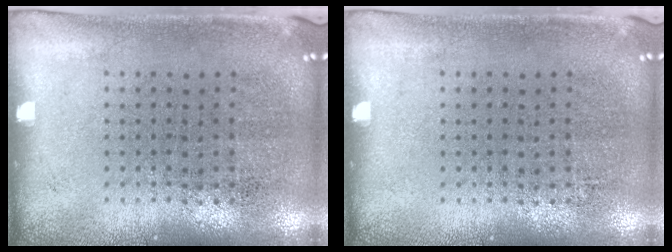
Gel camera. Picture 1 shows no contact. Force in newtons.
{"total": 0.0}